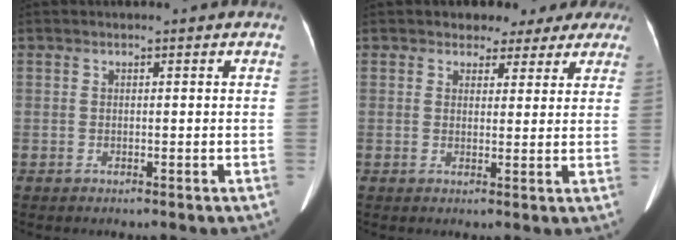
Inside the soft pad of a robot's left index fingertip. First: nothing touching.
{"total": 7.3, "force": [5.6, 4.4, 1.6], "torque": [0.004, -0.004, 0.049]}